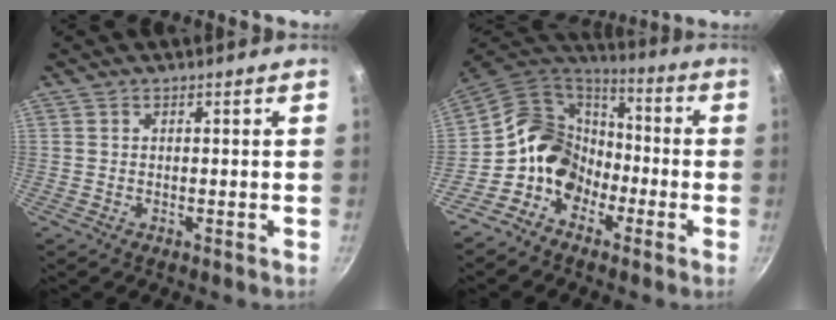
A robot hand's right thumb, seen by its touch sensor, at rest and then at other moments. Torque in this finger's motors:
{"motor_torque": [0.89, 0.12, 0.84, -0.65, 0.06]}